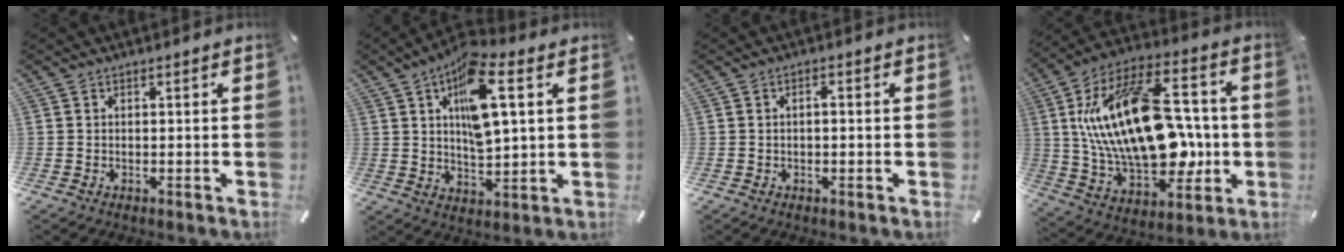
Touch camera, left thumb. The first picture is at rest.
{"total": 14.0, "force": [5.0, 5.5, 11.8], "torque": [-0.210, -0.009, 0.081]}
{"total": 1.5, "force": [-0.3, 0.7, 1.3], "torque": [-0.024, 0.004, -0.008]}
{"total": 29.5, "force": [2.0, 17.0, 24.0], "torque": [-0.463, -0.003, 0.036]}